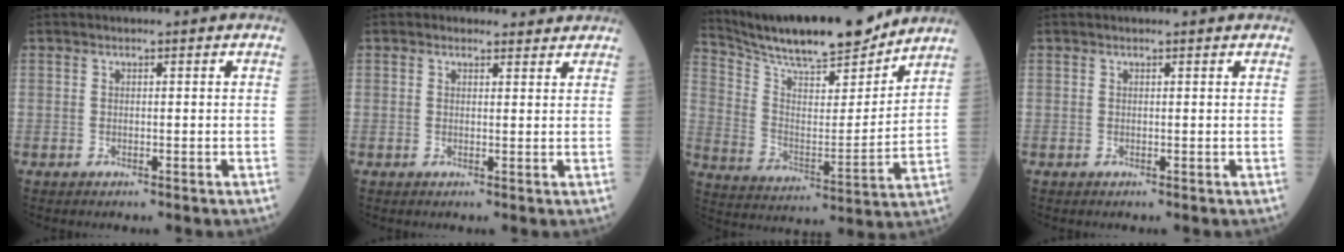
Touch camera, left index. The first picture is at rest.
{"total": 1.7, "force": [1.4, 1.0, -0.2], "torque": [0.002, 0.000, 0.008]}
{"total": 18.1, "force": [16.5, 2.2, 7.1], "torque": [-0.138, -0.020, 0.269]}
{"total": 0.0}